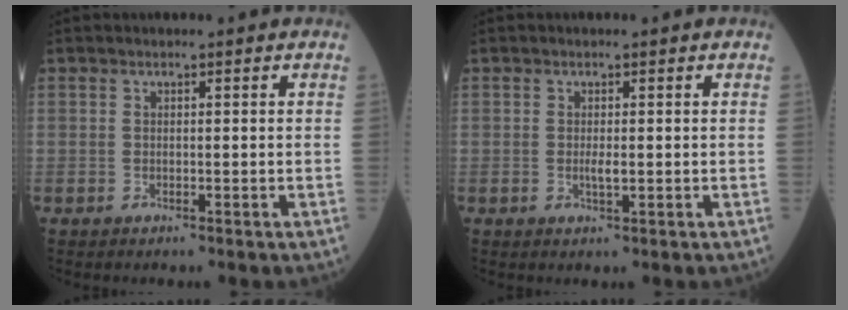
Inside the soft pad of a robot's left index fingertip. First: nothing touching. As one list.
[{"total": 1.4, "force": [0.0, 0.3, 1.3], "torque": [-0.028, -0.003, 0.000]}]